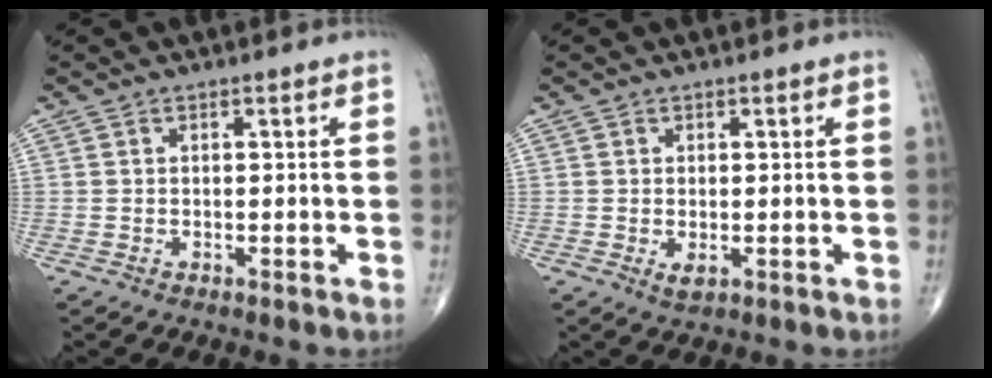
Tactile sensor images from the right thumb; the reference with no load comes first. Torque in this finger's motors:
{"motor_torque": [-0.68, 0.36, 0.17, 0.19, 0.00]}